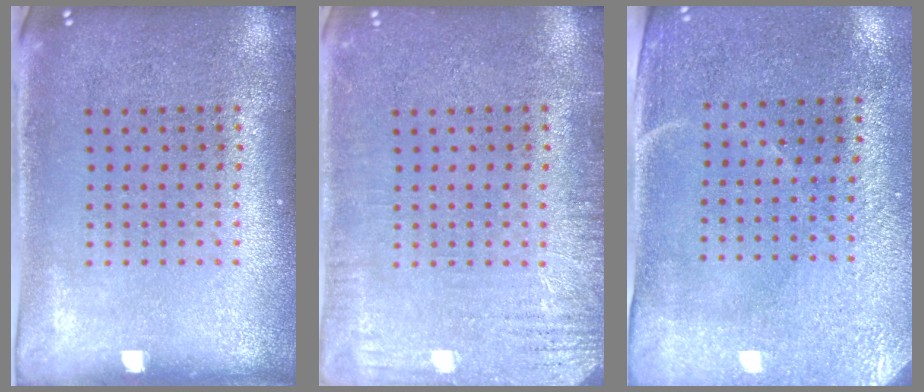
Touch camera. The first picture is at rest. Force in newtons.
{"total": 2.9, "press": 2.9, "slide": 0.4}
{"total": 2.9, "press": 2.5, "slide": 1.4}